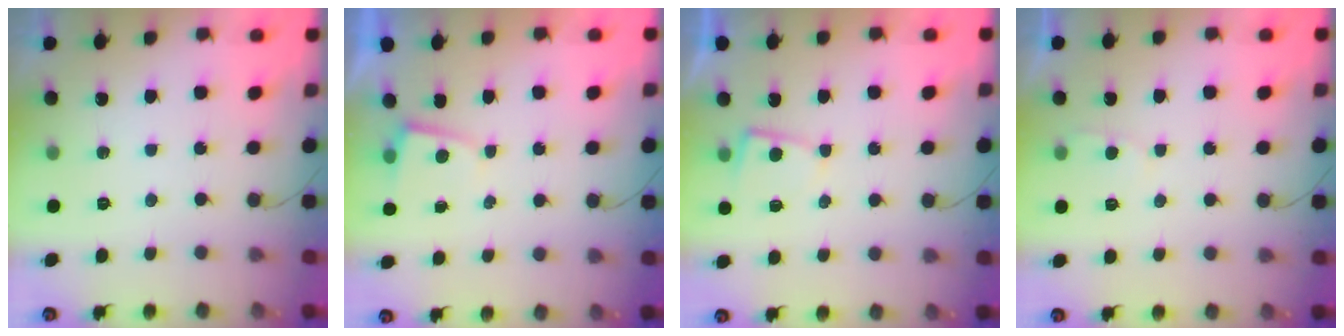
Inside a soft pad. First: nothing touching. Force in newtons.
{"total": 1.0, "press": 1.0, "slide": 0.3}
{"total": 3.6, "press": 3.6, "slide": 0.4}
{"total": 2.1, "press": 2.1, "slide": 0.2}